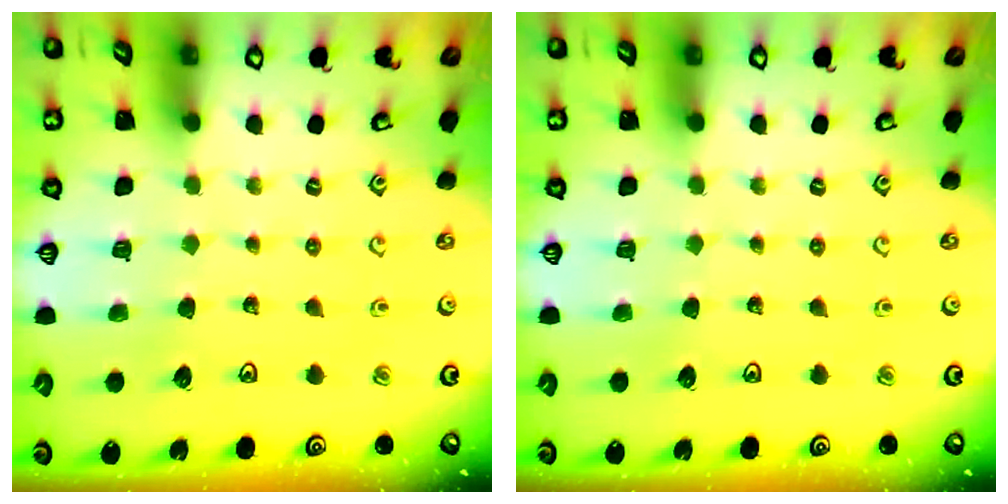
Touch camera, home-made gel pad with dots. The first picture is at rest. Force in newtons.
{"total": 0.0}